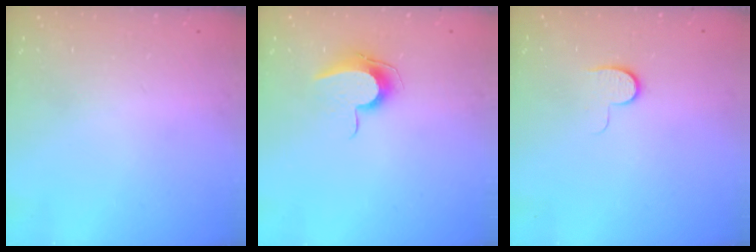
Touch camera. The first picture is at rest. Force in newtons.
{"total": 9.2, "press": 9.2, "slide": 0.8}
{"total": 5.3, "press": 5.3, "slide": 0.5}